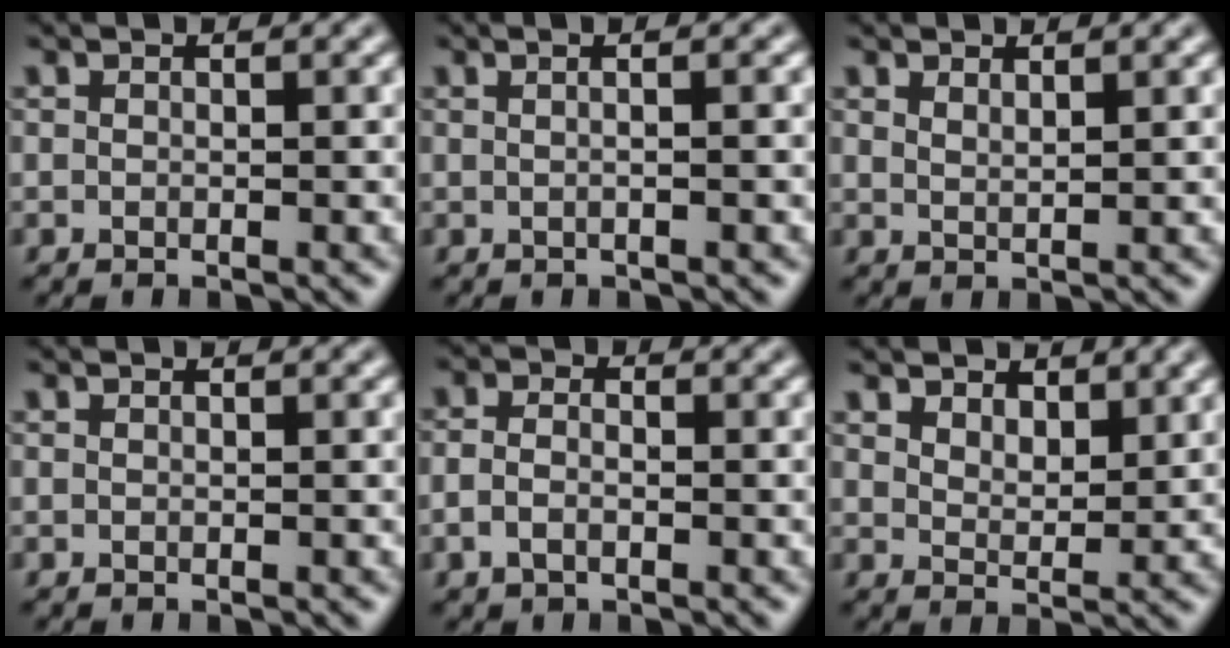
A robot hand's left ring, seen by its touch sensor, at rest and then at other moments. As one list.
[{"total": 3.1, "force": [0.9, 1.5, 2.5], "torque": [-0.008, 0.011, -0.020]}, {"total": 1.1, "force": [1.0, 0.1, 0.4], "torque": [-0.011, 0.000, 0.018]}, {"total": 0.0}, {"total": 1.9, "force": [-0.5, 1.2, 1.4], "torque": [-0.032, 0.002, -0.016]}, {"total": 3.3, "force": [2.7, 1.5, 1.3], "torque": [-0.030, -0.004, 0.040]}]